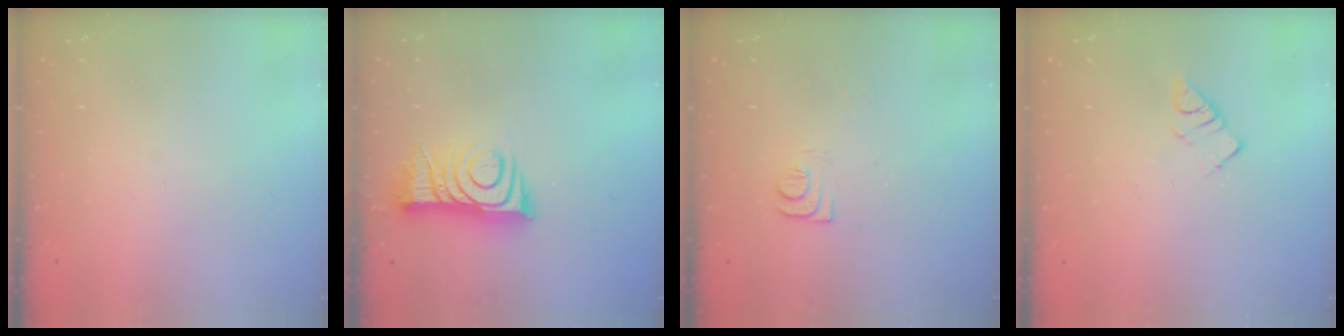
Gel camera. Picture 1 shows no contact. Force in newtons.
{"total": 10.8, "press": 10.8, "slide": 0.3}
{"total": 5.9, "press": 5.9, "slide": 0.8}
{"total": 4.6, "press": 4.6, "slide": 0.2}